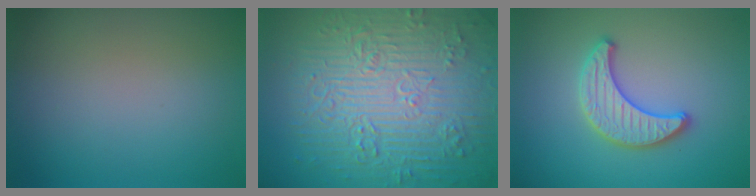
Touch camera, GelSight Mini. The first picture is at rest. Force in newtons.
{"total": 11.8, "press": 7.8, "slide": 8.8}
{"total": 3.4, "press": 3.4, "slide": 0.0}